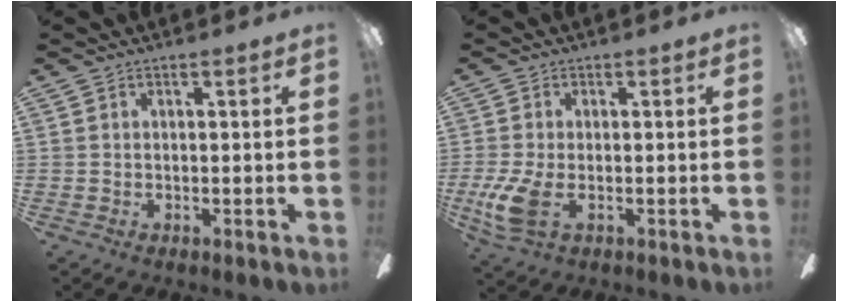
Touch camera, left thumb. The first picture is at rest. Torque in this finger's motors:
{"motor_torque": [-0.03, 0.23, 0.05, -0.04, 0.03]}